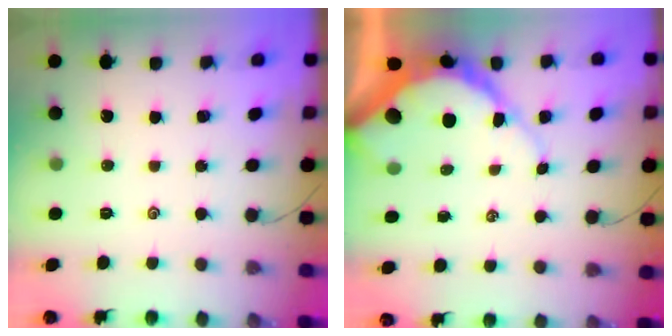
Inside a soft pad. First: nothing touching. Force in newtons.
{"total": 9.9, "press": 9.9, "slide": 0.9}